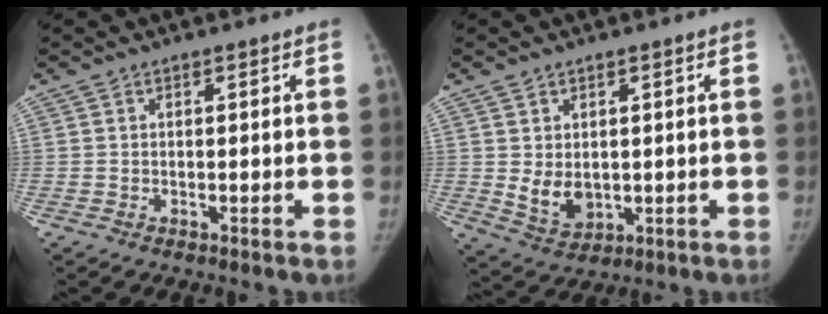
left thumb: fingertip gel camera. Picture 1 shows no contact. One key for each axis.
{"total": 5.9, "fx": 0.1, "fy": 4.4, "fz": 3.8, "tx": -0.051, "ty": -0.015, "tz": 0.021}